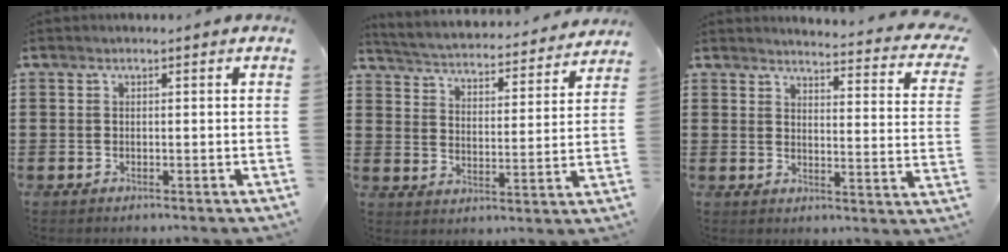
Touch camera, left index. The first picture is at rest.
{"total": 3.4, "force": [3.4, -0.3, 0.3], "torque": [-0.028, -0.035, 0.048]}
{"total": 3.3, "force": [3.1, -0.3, 1.0], "torque": [-0.030, -0.031, 0.046]}